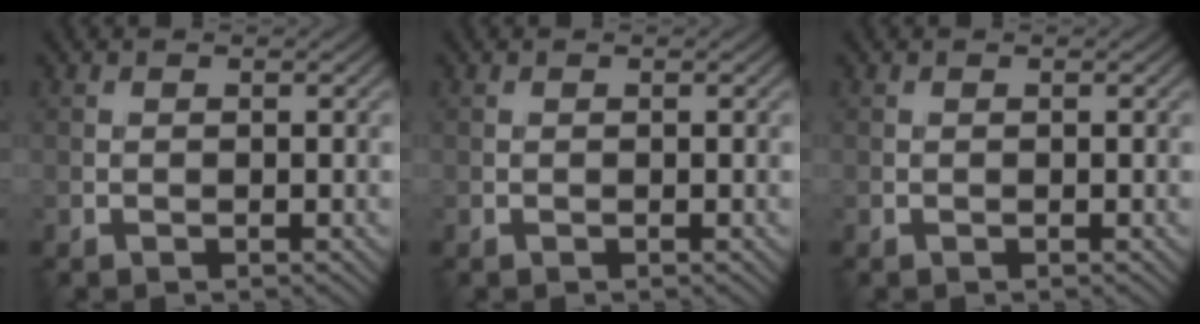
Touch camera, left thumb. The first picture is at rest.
{"total": 0.0}
{"total": 0.0}